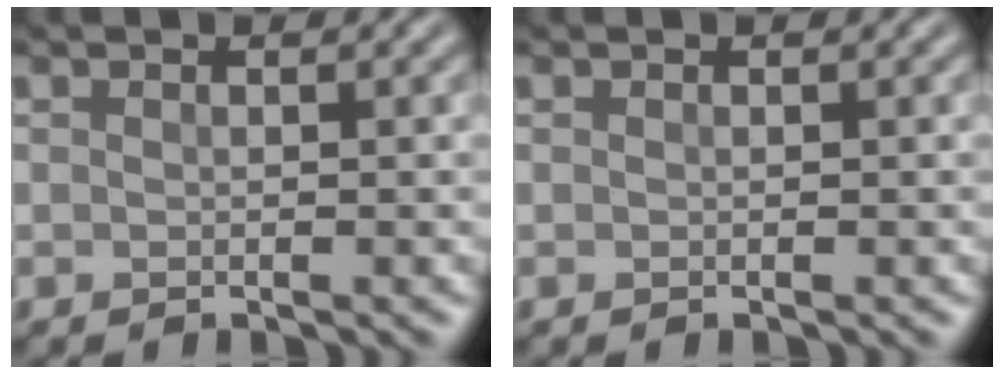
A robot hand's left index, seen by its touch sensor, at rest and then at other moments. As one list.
[{"total": 0.0}]